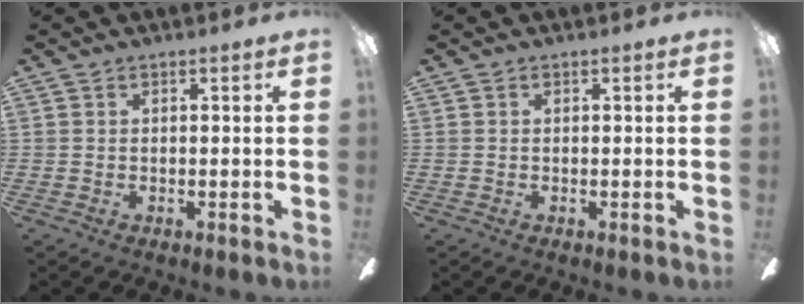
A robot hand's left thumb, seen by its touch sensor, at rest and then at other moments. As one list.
[{"total": 0.0}]